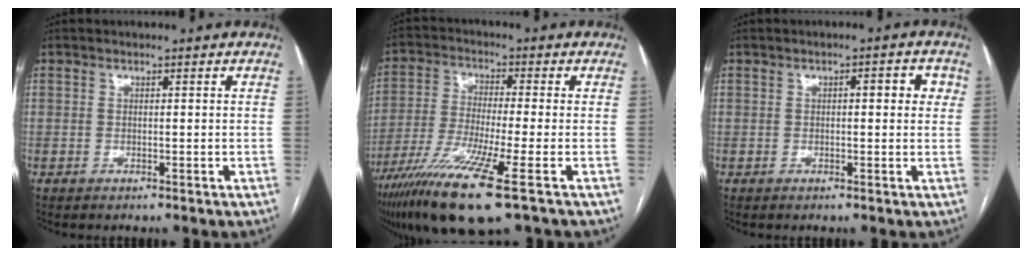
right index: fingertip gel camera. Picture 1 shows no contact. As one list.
[{"total": 13.6, "force": [-7.6, -0.1, 11.3], "torque": [-0.231, -0.036, -0.138]}, {"total": 3.1, "force": [0.8, 0.8, 2.9], "torque": [-0.036, 0.011, 0.007]}]